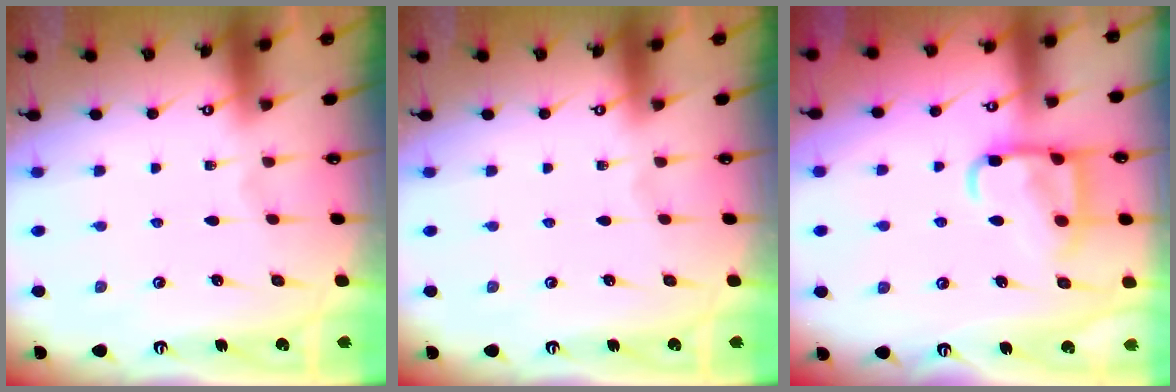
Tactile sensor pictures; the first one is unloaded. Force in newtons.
{"total": 0.0}
{"total": 14.0, "press": 13.9, "slide": 1.4}